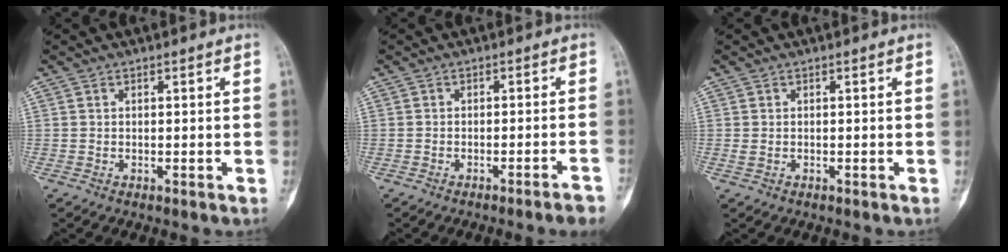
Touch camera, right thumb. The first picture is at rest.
{"total": 4.8, "force": [-3.7, -0.1, 3.1], "torque": [-0.036, 0.023, -0.042]}
{"total": 0.7, "force": [0.0, 0.5, 0.5], "torque": [-0.016, 0.003, 0.003]}